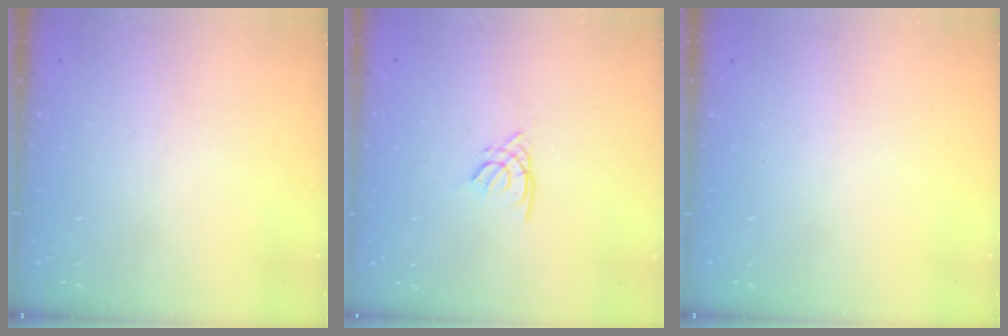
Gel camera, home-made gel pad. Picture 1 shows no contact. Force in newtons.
{"total": 1.9, "press": 1.8, "slide": 0.5}
{"total": 0.0}